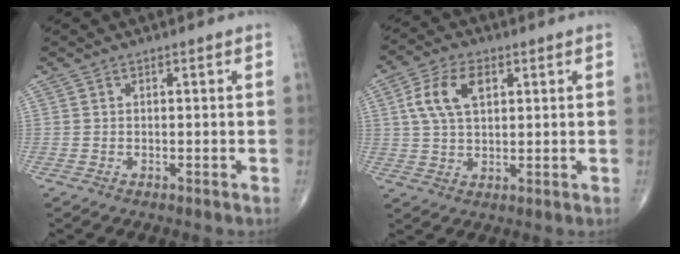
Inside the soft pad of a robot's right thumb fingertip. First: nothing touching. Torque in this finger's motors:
{"motor_torque": [0.16, 0.17, 0.21, 0.01, 0.13]}